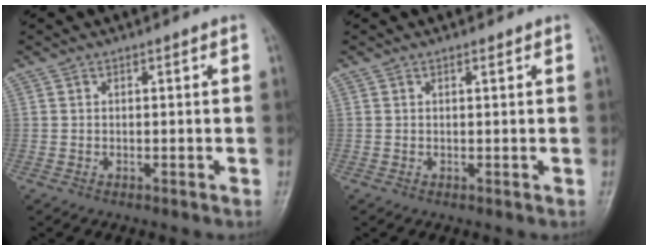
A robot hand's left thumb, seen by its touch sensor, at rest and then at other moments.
{"total": 0.5, "force": [0.4, 0.2, 0.3], "torque": [-0.008, -0.002, 0.005]}